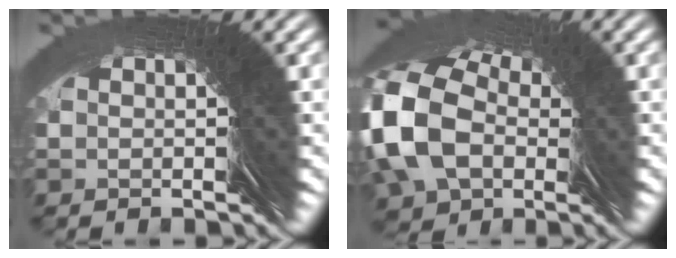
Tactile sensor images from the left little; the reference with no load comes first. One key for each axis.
{"total": 9.2, "fx": 2.1, "fy": 7.4, "fz": 5.1, "tx": -0.084, "ty": 0.010, "tz": 0.017}